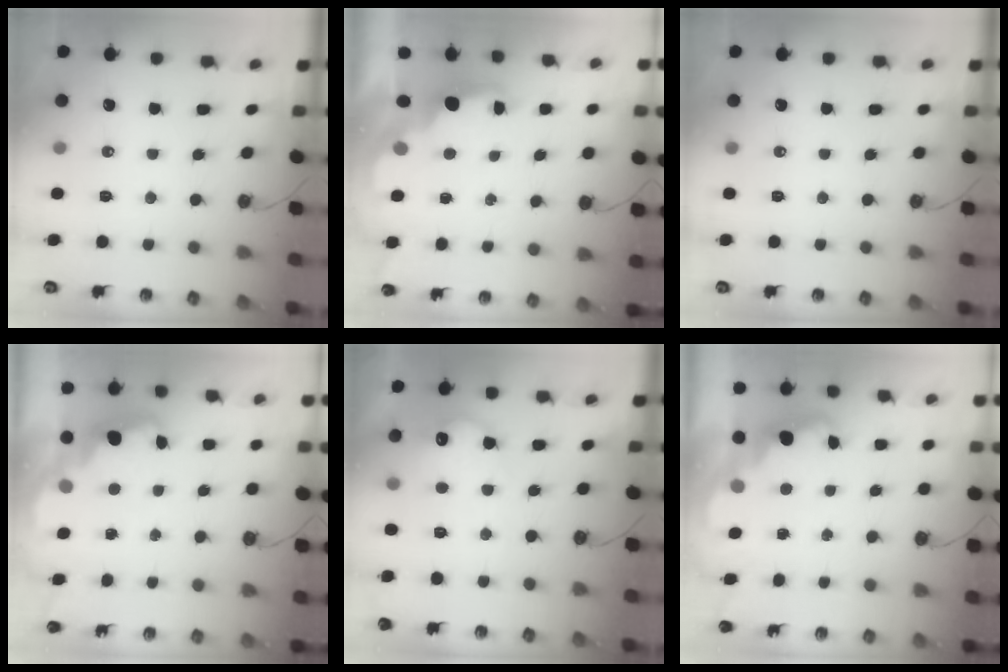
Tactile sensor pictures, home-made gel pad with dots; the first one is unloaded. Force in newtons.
{"total": 2.4, "press": 2.3, "slide": 0.8}
{"total": 0.0}
{"total": 2.5, "press": 2.5, "slide": 0.5}
{"total": 11.1, "press": 11.0, "slide": 0.4}
{"total": 2.4, "press": 2.3, "slide": 0.7}